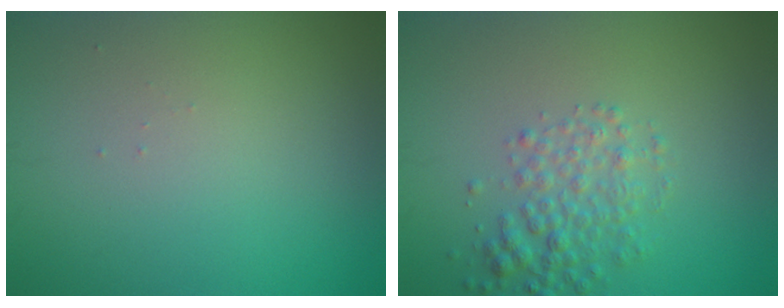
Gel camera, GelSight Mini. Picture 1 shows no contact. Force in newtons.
{"total": 3.2, "press": 3.2, "slide": 0.2}